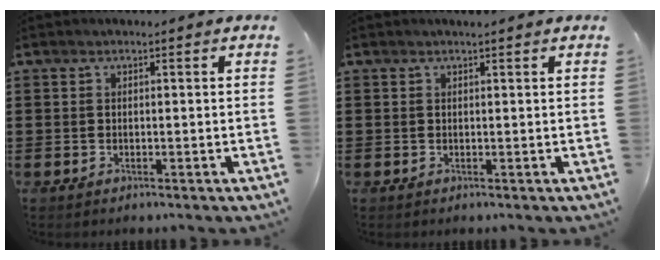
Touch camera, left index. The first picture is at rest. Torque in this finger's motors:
{"motor_torque": [0.33, -0.09, 0.11, 0.01]}